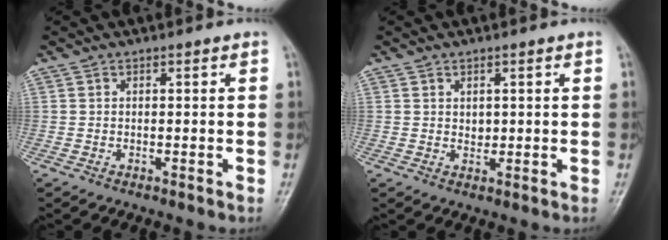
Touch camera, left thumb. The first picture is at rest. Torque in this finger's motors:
{"motor_torque": [-0.17, -0.01, 0.03, -0.02, 0.00]}